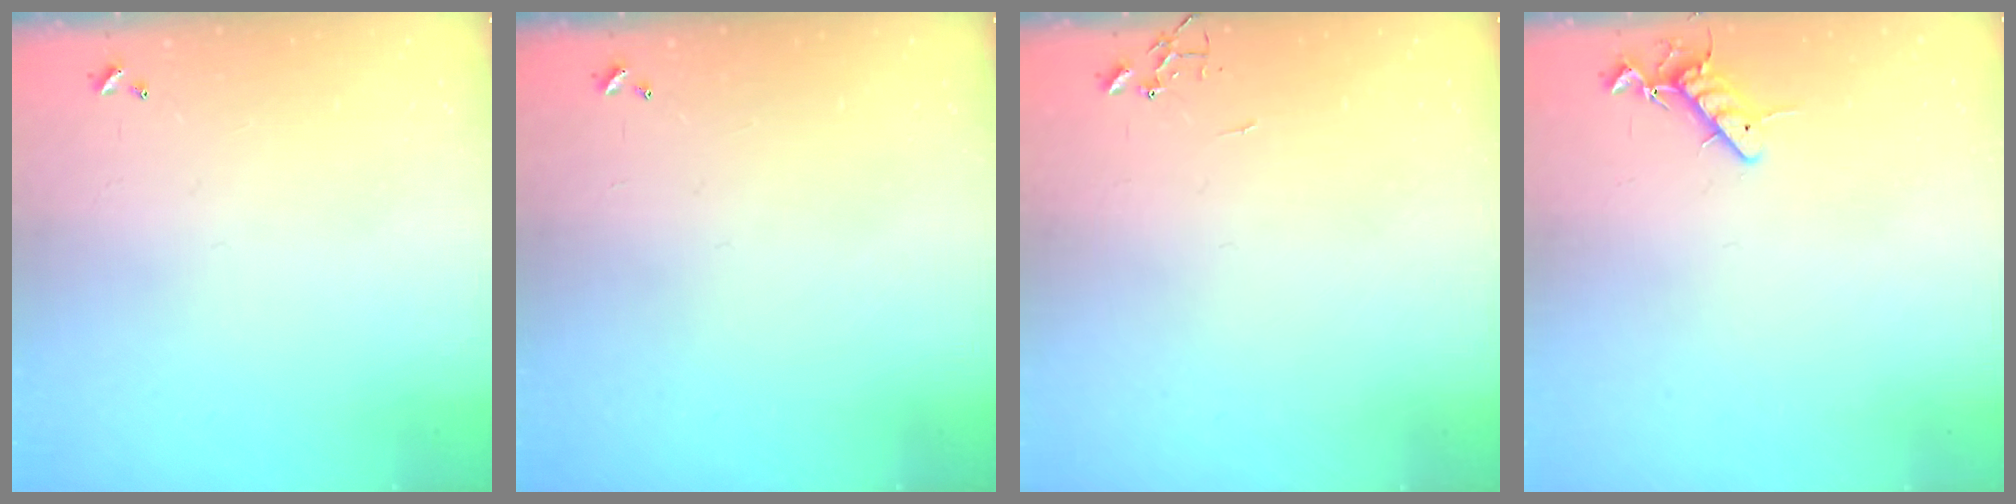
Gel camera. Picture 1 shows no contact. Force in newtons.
{"total": 0.0}
{"total": 0.0}
{"total": 8.6, "press": 8.5, "slide": 1.3}